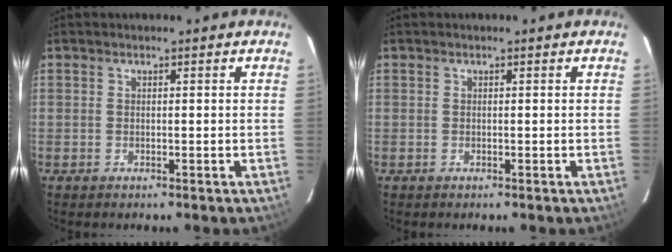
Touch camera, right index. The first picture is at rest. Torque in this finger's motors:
{"motor_torque": [0.00, 0.00, 0.00, 0.01]}